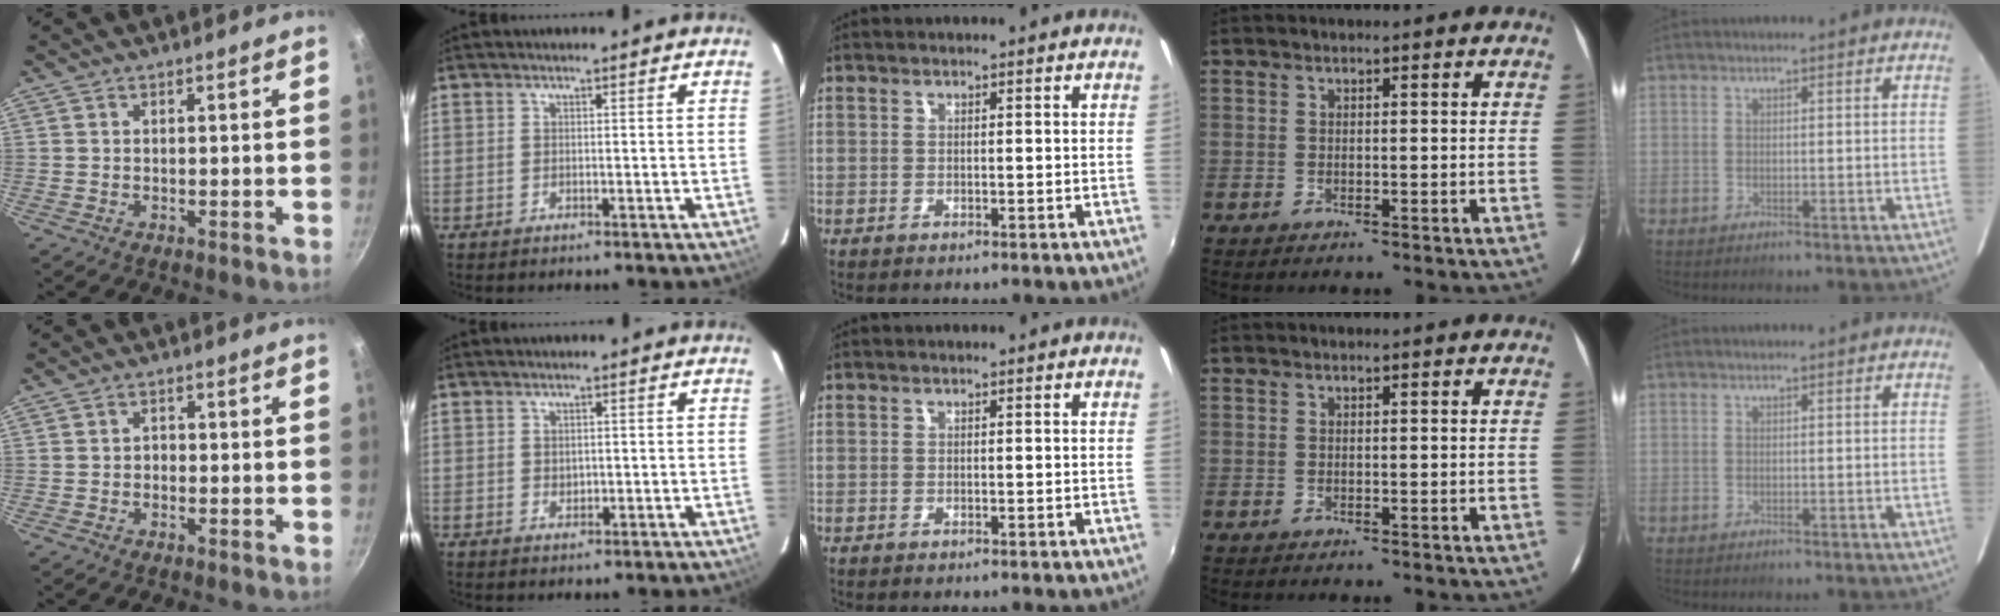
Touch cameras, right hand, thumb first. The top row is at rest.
{"thumb": {"total": 1.1, "force": [-0.4, 0.9, 0.5], "torque": [-0.006, 0.004, -0.010]}, "index": {"total": 1.5, "force": [0.1, 1.3, 0.6], "torque": [-0.007, 0.001, 0.006]}}